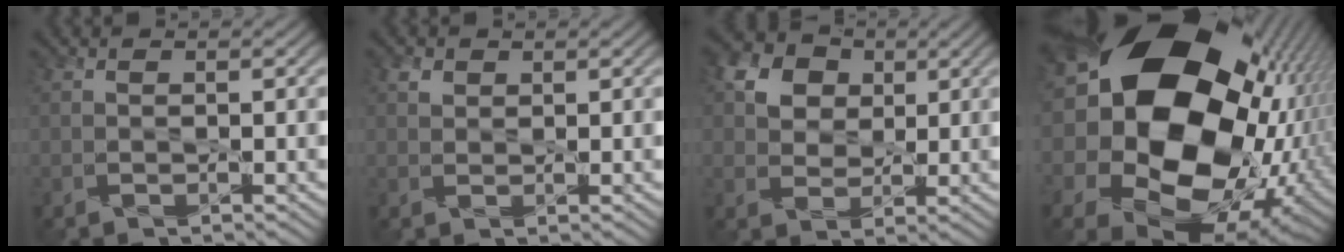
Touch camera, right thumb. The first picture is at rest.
{"total": 1.4, "force": [1.0, 1.0, 0.1], "torque": [-0.002, 0.001, 0.018]}
{"total": 7.0, "force": [3.2, 5.6, 2.6], "torque": [-0.085, 0.017, 0.048]}
{"total": 23.4, "force": [5.1, 17.9, 14.1], "torque": [-0.309, -0.012, 0.112]}